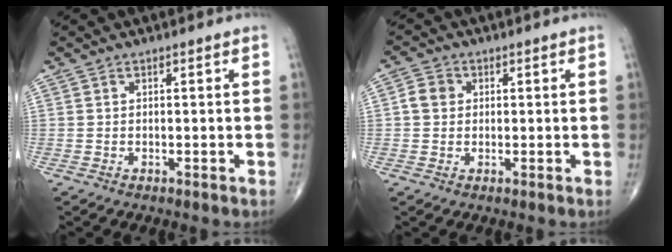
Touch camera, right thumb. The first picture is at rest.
{"total": 3.6, "force": [0.4, 3.1, 1.7], "torque": [-0.023, 0.007, 0.002]}